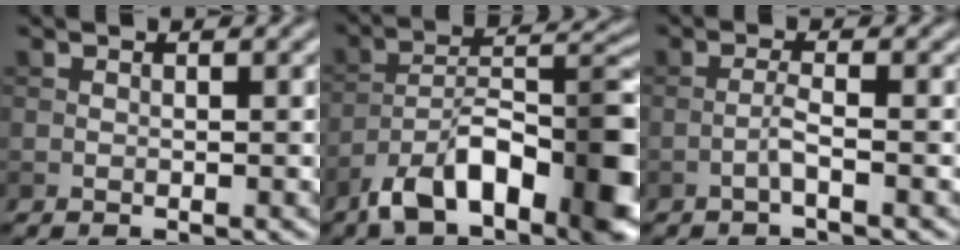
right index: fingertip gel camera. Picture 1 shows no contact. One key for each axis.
{"total": 12.6, "fx": -7.4, "fy": 5.2, "fz": 8.8, "tx": -0.138, "ty": 0.002, "tz": -0.131}
{"total": 1.5, "fx": -0.8, "fy": 0.0, "fz": 1.2, "tx": -0.026, "ty": 0.008, "tz": -0.020}